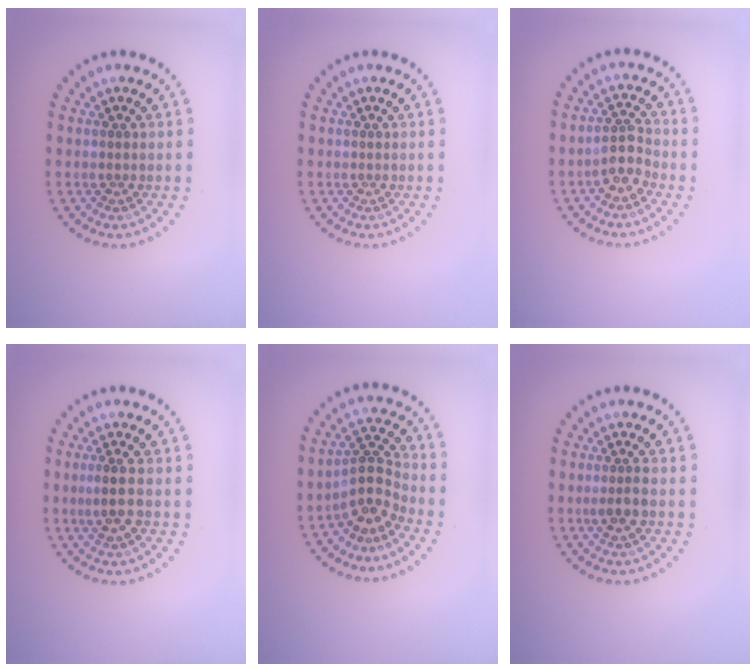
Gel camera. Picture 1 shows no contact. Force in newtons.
{"total": 0.0}
{"total": 2.4, "press": 2.1, "slide": 1.2}
{"total": 2.4, "press": 2.3, "slide": 0.7}
{"total": 3.4, "press": 2.5, "slide": 2.3}
{"total": 1.7, "press": 1.5, "slide": 0.8}